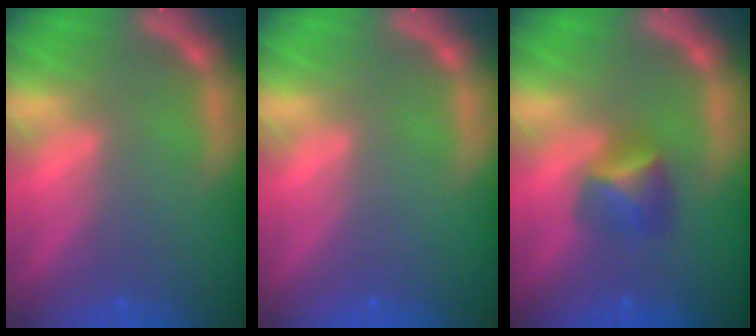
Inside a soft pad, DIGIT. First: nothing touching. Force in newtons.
{"total": 0.0}
{"total": 2.9}